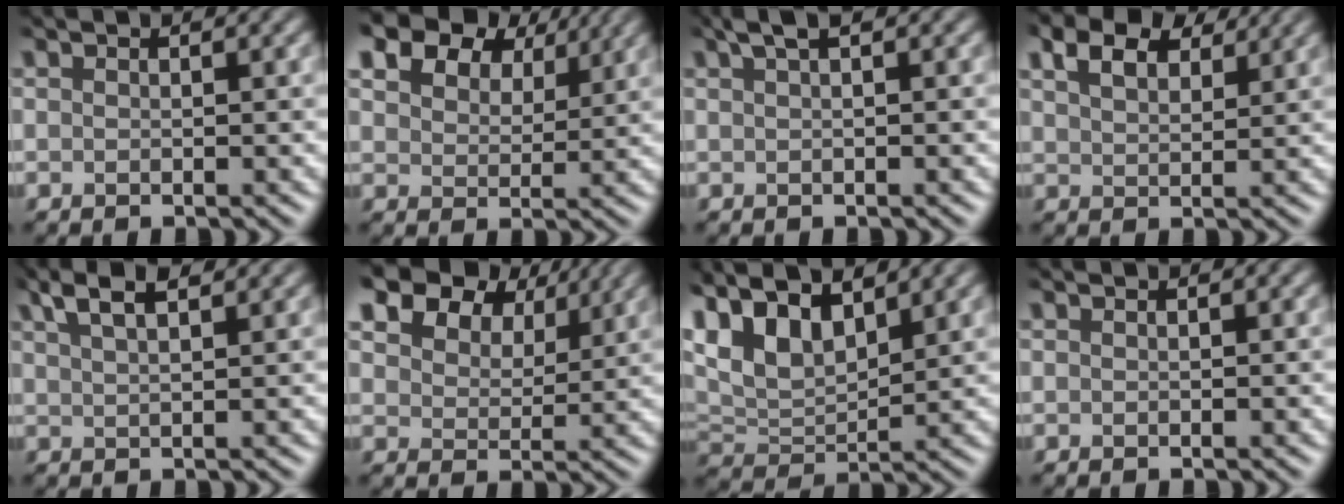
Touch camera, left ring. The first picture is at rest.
{"total": 12.3, "force": [8.2, 7.2, 5.7], "torque": [-0.140, 0.030, 0.149]}
{"total": 1.7, "force": [1.0, 0.3, 1.4], "torque": [-0.028, 0.006, 0.019]}
{"total": 4.8, "force": [3.3, 2.3, 2.7], "torque": [-0.056, 0.012, 0.054]}
{"total": 3.9, "force": [2.7, 1.0, 2.6], "torque": [-0.057, 0.018, 0.048]}
{"total": 11.1, "force": [7.6, 6.3, 5.1], "torque": [-0.125, 0.016, 0.139]}
{"total": 7.7, "force": [4.1, 3.7, 5.4], "torque": [-0.123, 0.016, 0.077]}
{"total": 0.0}